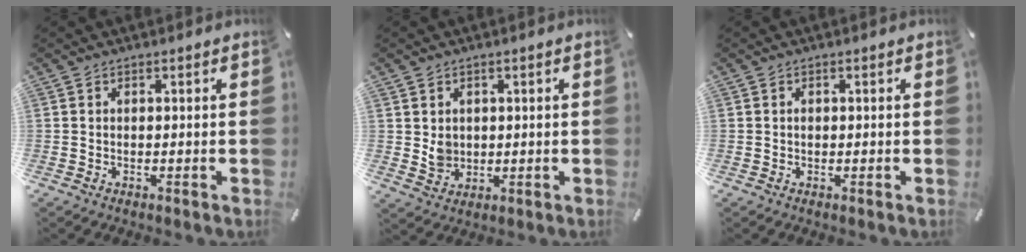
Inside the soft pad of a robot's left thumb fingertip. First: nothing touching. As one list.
[{"total": 4.2, "force": [0.8, 4.0, 1.0], "torque": [-0.009, -0.007, 0.011]}, {"total": 0.7, "force": [0.0, 0.5, 0.5], "torque": [-0.010, 0.001, -0.001]}]